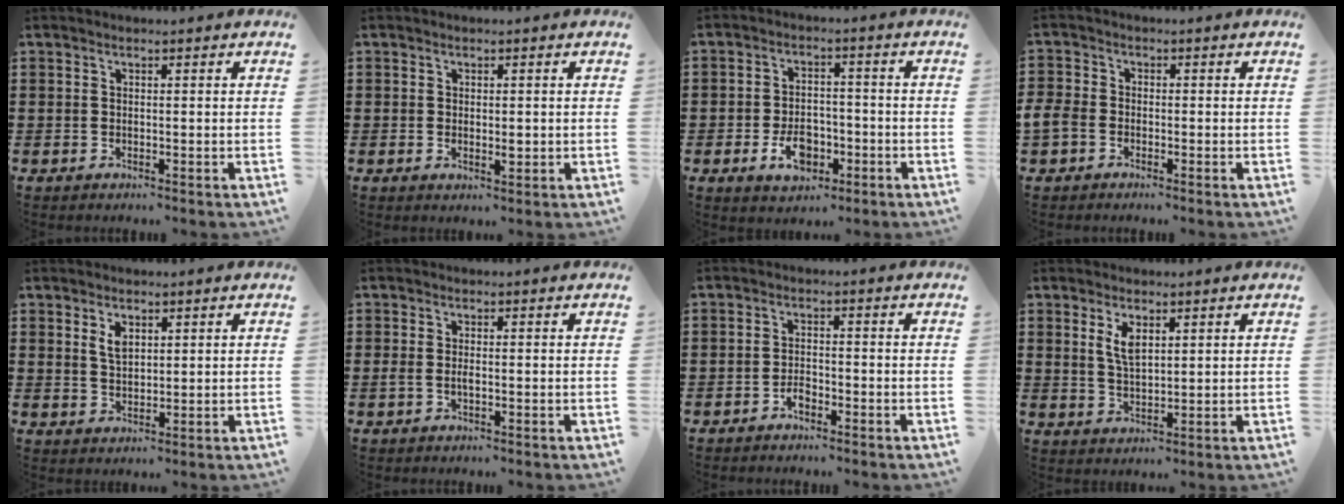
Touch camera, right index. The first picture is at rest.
{"total": 1.5, "force": [0.0, 0.8, 1.3], "torque": [-0.016, 0.000, -0.001]}
{"total": 5.5, "force": [-2.2, 3.6, 3.5], "torque": [-0.052, 0.003, -0.043]}
{"total": 2.7, "force": [-1.7, 1.8, 1.1], "torque": [-0.045, -0.004, -0.040]}
{"total": 2.7, "force": [1.5, 1.4, 1.8], "torque": [-0.033, 0.000, 0.025]}
{"total": 1.5, "force": [-0.3, 0.6, 1.4], "torque": [-0.033, -0.003, -0.009]}
{"total": 1.8, "force": [-1.3, 0.8, 1.0], "torque": [-0.022, 0.003, -0.026]}
{"total": 3.6, "force": [1.7, 1.5, 2.8], "torque": [-0.062, 0.005, 0.030]}